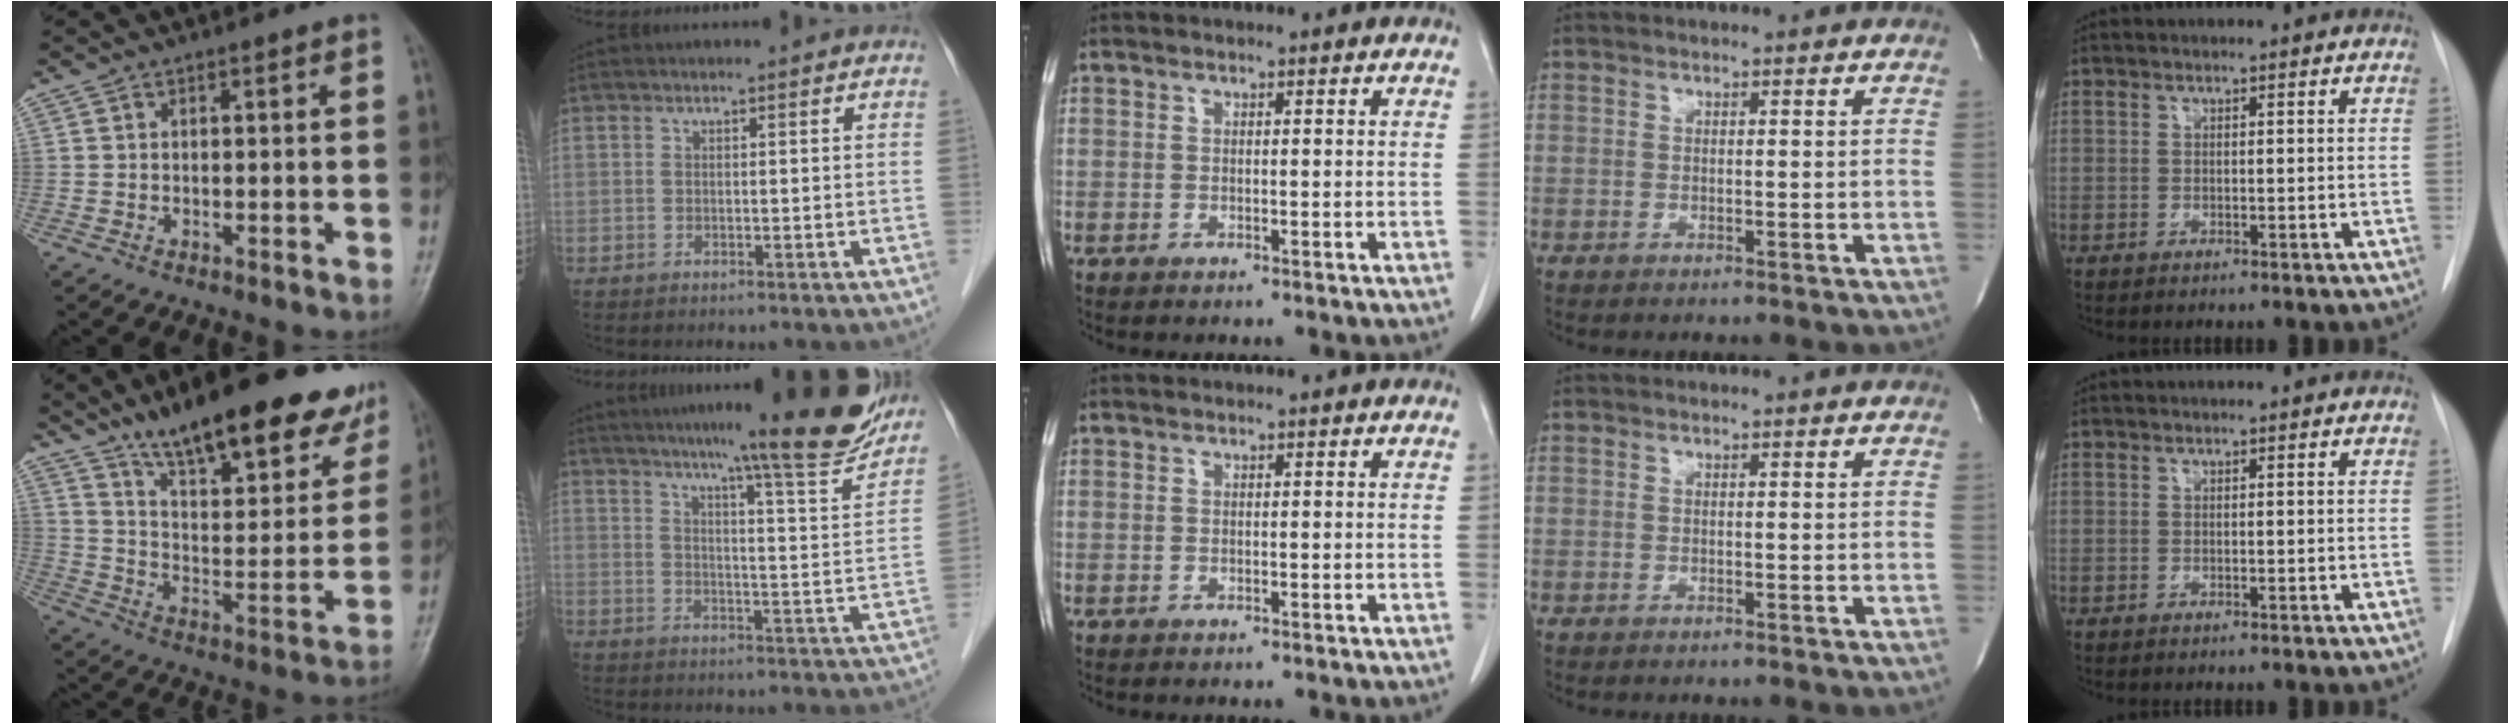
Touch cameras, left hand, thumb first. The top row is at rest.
{"thumb": {"total": 24.7, "force": [18.0, 7.4, 15.2], "torque": [-0.177, -0.069, 0.271]}, "index": {"total": 17.3, "force": [15.0, -0.3, 8.6], "torque": [-0.116, -0.036, 0.193]}}